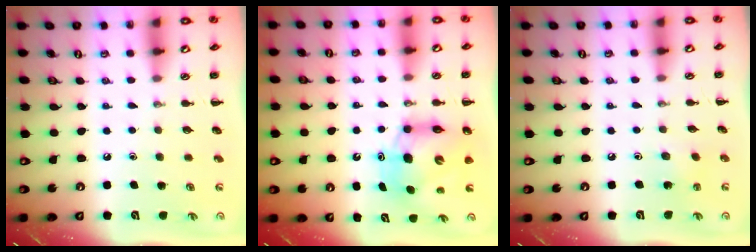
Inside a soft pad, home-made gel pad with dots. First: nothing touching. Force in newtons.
{"total": 9.1, "press": 8.8, "slide": 2.2}
{"total": 1.5, "press": 1.4, "slide": 0.6}